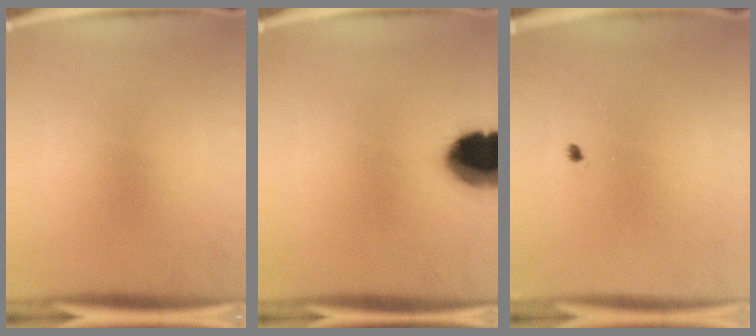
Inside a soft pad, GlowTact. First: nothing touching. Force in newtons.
{"total": 14.7}
{"total": 0.6}